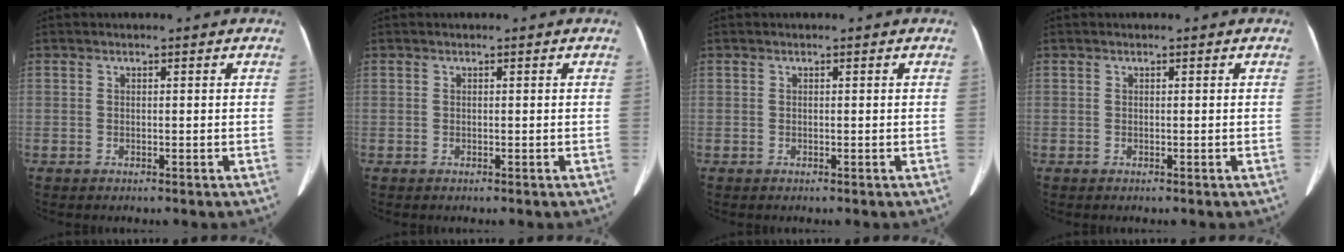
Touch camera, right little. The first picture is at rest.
{"total": 0.0}
{"total": 0.0}
{"total": 0.0}